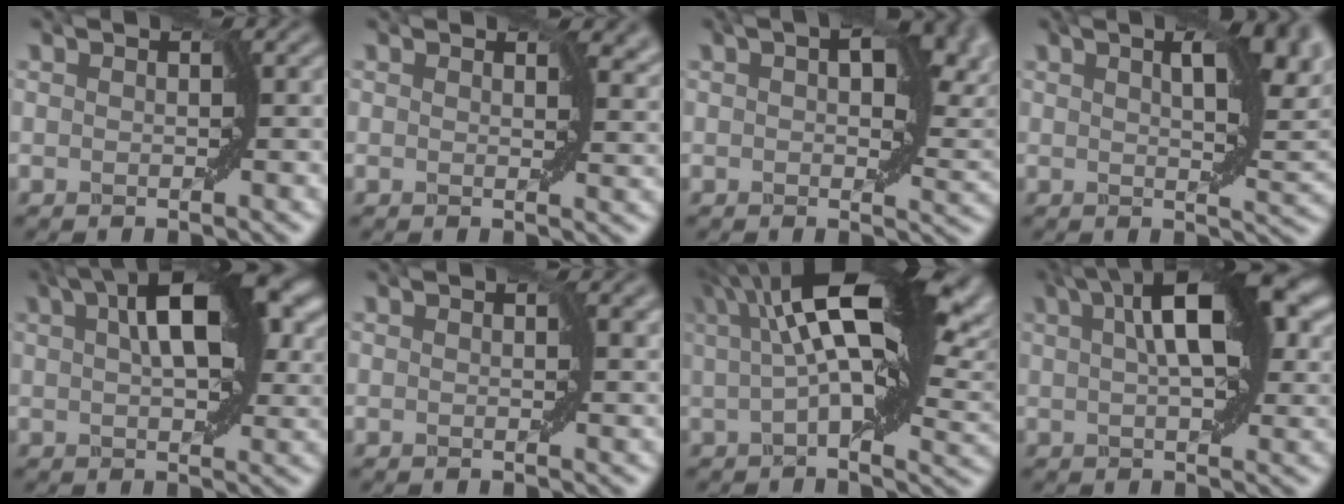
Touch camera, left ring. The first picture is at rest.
{"total": 2.9, "force": [1.3, 1.8, 1.9], "torque": [-0.022, -0.006, 0.019]}
{"total": 11.7, "force": [2.9, 6.0, 9.7], "torque": [-0.135, 0.003, 0.047]}
{"total": 9.8, "force": [2.8, 4.0, 8.6], "torque": [-0.128, 0.009, 0.038]}
{"total": 11.3, "force": [4.0, 5.0, 9.3], "torque": [-0.140, 0.010, 0.057]}
{"total": 1.4, "force": [0.6, 0.7, 1.1], "torque": [-0.018, -0.001, 0.007]}
{"total": 13.7, "force": [5.5, 3.6, 12.1], "torque": [-0.196, 0.019, 0.085]}
{"total": 10.1, "force": [3.5, 3.8, 8.7], "torque": [-0.130, 0.013, 0.047]}